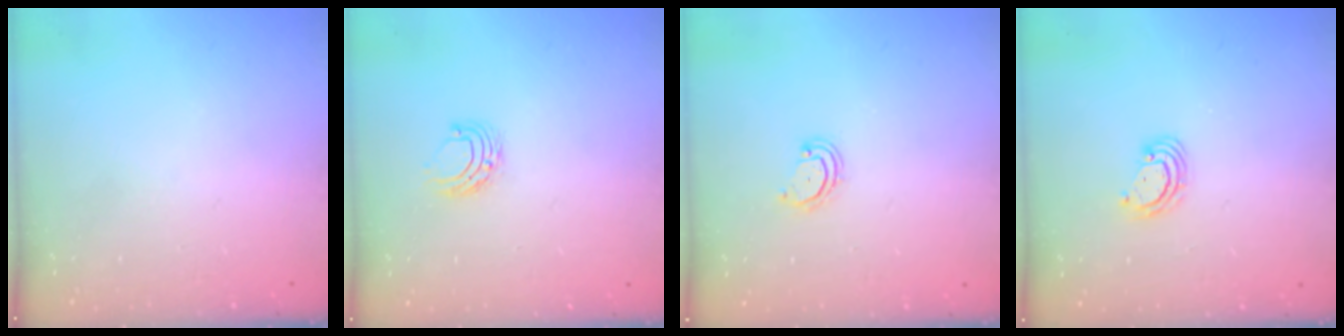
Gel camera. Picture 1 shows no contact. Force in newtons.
{"total": 4.9, "press": 4.9, "slide": 0.4}
{"total": 2.8, "press": 2.8, "slide": 0.2}
{"total": 3.2, "press": 3.2, "slide": 0.3}